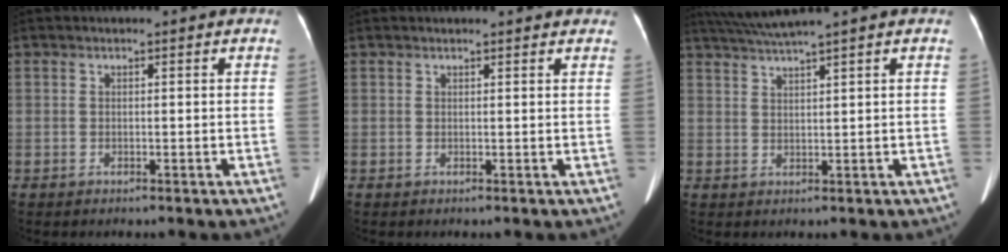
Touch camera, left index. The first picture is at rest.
{"total": 5.0, "force": [4.7, 1.0, 1.6], "torque": [-0.019, 0.018, 0.042]}
{"total": 4.4, "force": [3.6, -1.6, 1.9], "torque": [-0.042, 0.001, 0.074]}